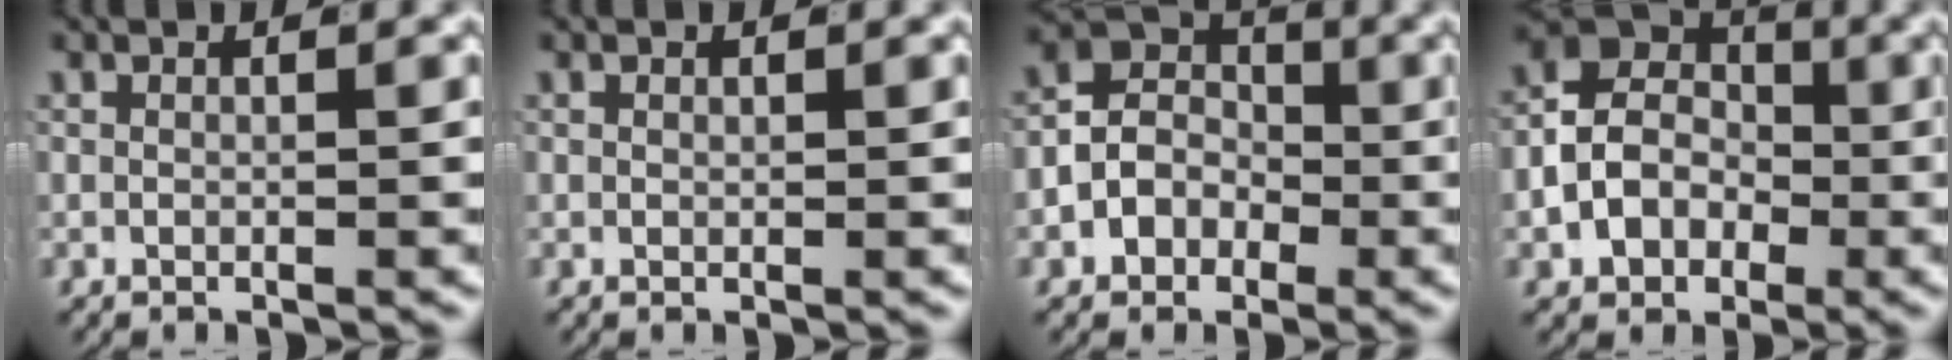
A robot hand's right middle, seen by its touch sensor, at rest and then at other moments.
{"total": 0.0}
{"total": 6.0, "force": [-0.6, 5.0, 3.2], "torque": [-0.047, -0.003, -0.020]}
{"total": 6.8, "force": [-0.6, 5.3, 4.2], "torque": [-0.073, -0.004, -0.014]}